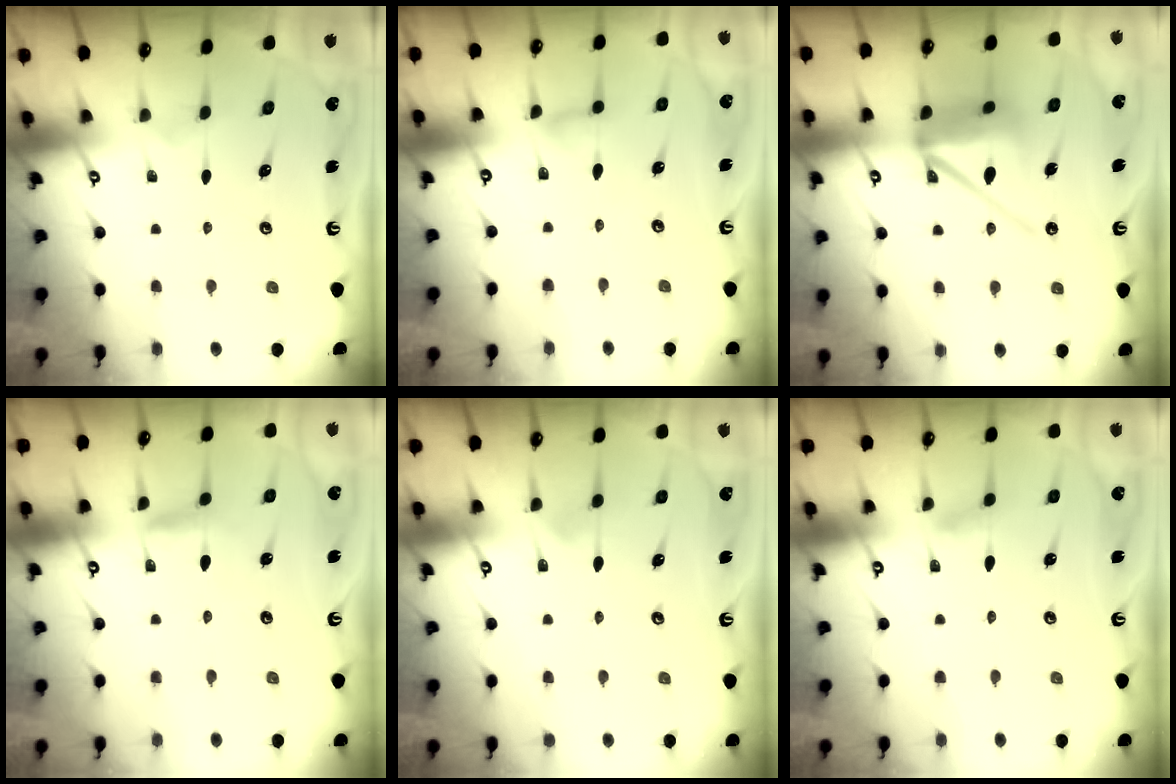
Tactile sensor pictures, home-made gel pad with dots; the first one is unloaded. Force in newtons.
{"total": 2.3, "press": 2.3, "slide": 0.2}
{"total": 14.0, "press": 13.8, "slide": 2.0}
{"total": 2.7, "press": 2.7, "slide": 0.2}
{"total": 3.8, "press": 3.8, "slide": 0.4}
{"total": 1.8, "press": 1.8, "slide": 0.2}